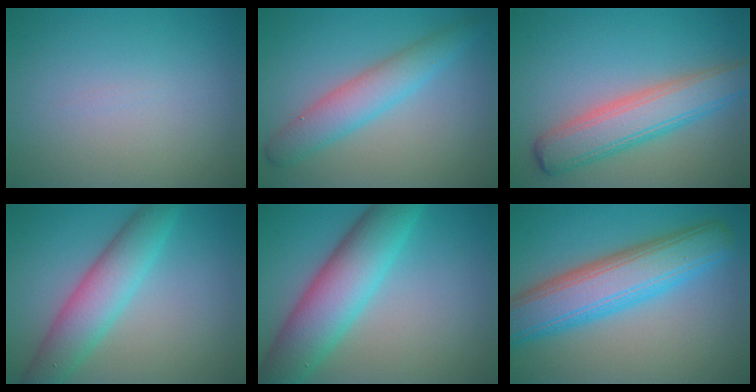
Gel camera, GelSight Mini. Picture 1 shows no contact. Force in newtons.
{"total": 4.1, "press": 4.1, "slide": 0.4}
{"total": 5.9, "press": 5.9, "slide": 0.2}
{"total": 5.7, "press": 5.7, "slide": 0.1}
{"total": 8.3, "press": 8.3, "slide": 0.2}
{"total": 8.5, "press": 8.5, "slide": 0.2}